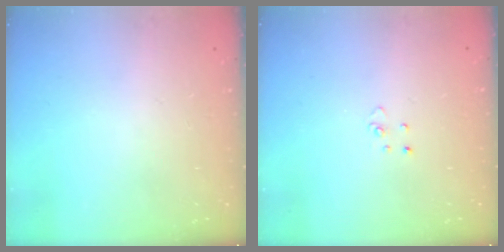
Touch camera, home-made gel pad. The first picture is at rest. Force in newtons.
{"total": 2.9, "press": 2.9, "slide": 0.2}